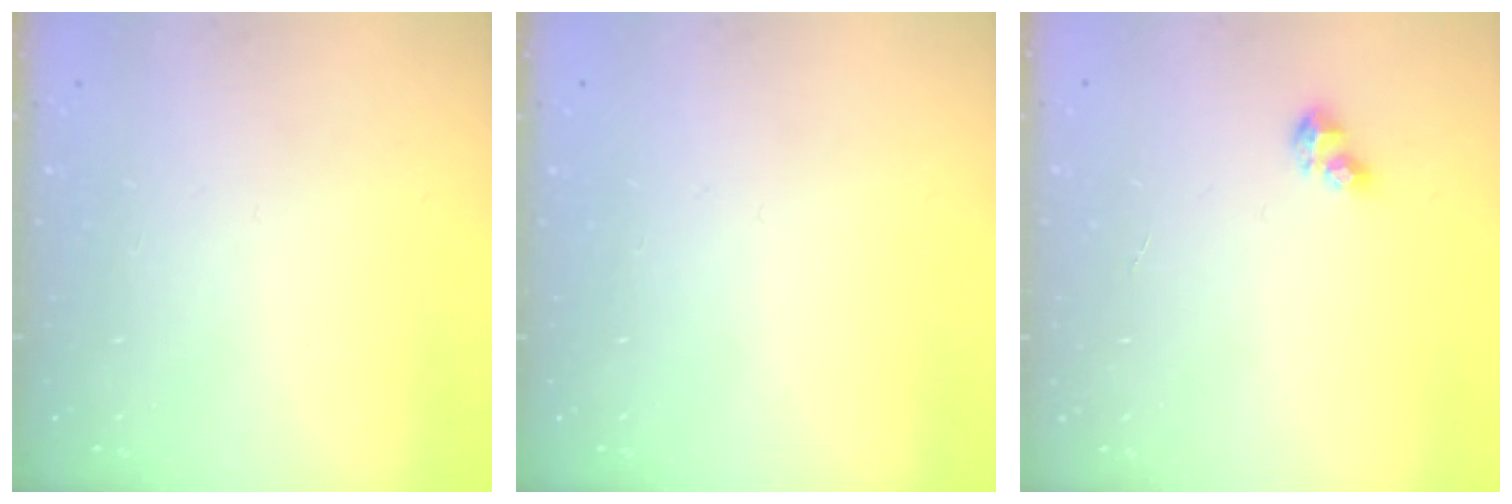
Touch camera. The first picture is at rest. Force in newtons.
{"total": 0.0}
{"total": 3.5, "press": 3.5, "slide": 0.3}